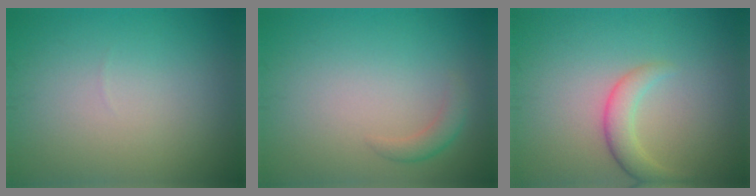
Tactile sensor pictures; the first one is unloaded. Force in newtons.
{"total": 1.4, "press": 1.4, "slide": 0.1}
{"total": 2.6, "press": 2.6, "slide": 0.2}